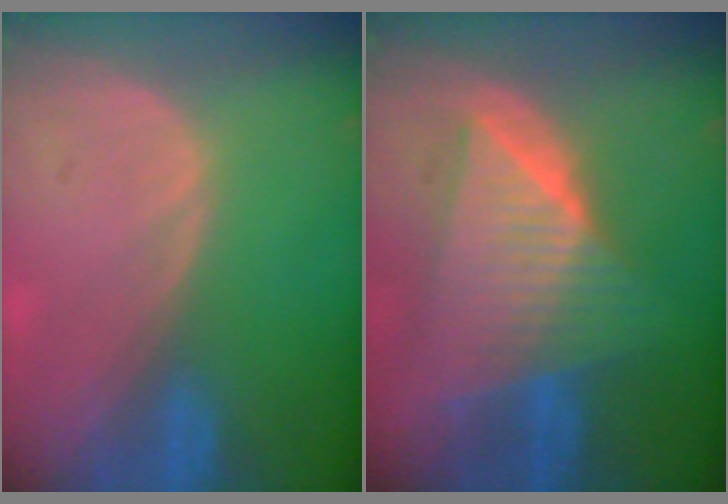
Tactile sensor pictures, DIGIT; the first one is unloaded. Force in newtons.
{"total": 10.0, "press": 9.9, "slide": 0.7}